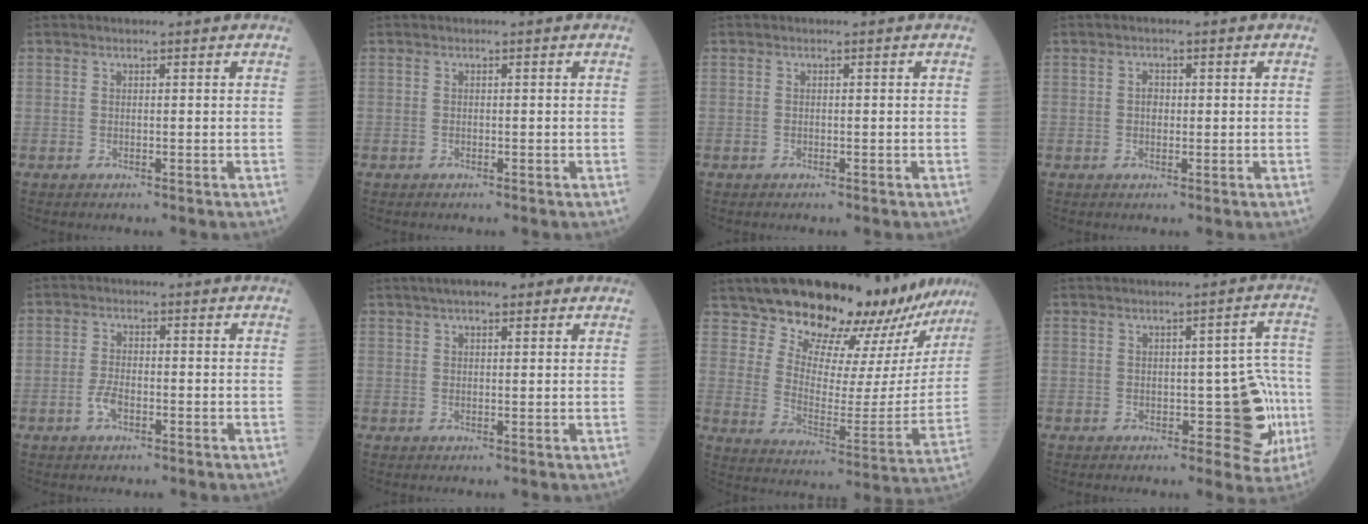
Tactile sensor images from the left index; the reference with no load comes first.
{"total": 0.0}
{"total": 0.0}
{"total": 1.5, "force": [0.0, 1.1, 1.0], "torque": [-0.018, 0.005, 0.004]}
{"total": 2.9, "force": [-1.4, 1.5, 2.1], "torque": [-0.050, 0.003, -0.025]}
{"total": 5.7, "force": [4.1, 1.8, 3.6], "torque": [-0.050, 0.032, 0.062]}
{"total": 22.4, "force": [20.2, 4.6, 8.5], "torque": [-0.118, -0.061, 0.269]}
{"total": 8.0, "force": [-1.8, 3.6, 6.9], "torque": [-0.066, 0.024, -0.010]}